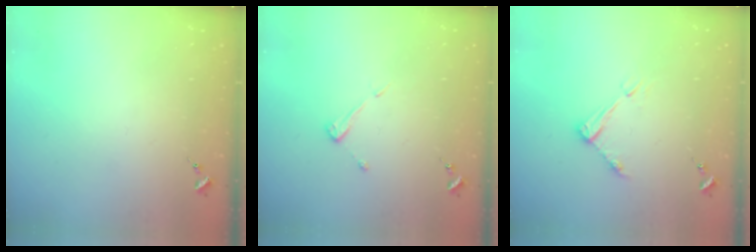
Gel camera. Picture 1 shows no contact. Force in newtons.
{"total": 3.9, "press": 3.9, "slide": 0.4}
{"total": 6.5, "press": 6.4, "slide": 0.5}